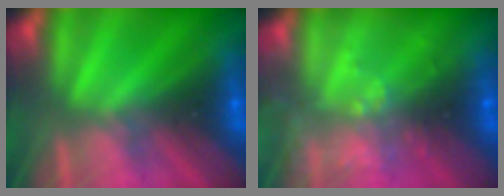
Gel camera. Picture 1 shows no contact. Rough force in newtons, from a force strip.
{"total": 6.9}